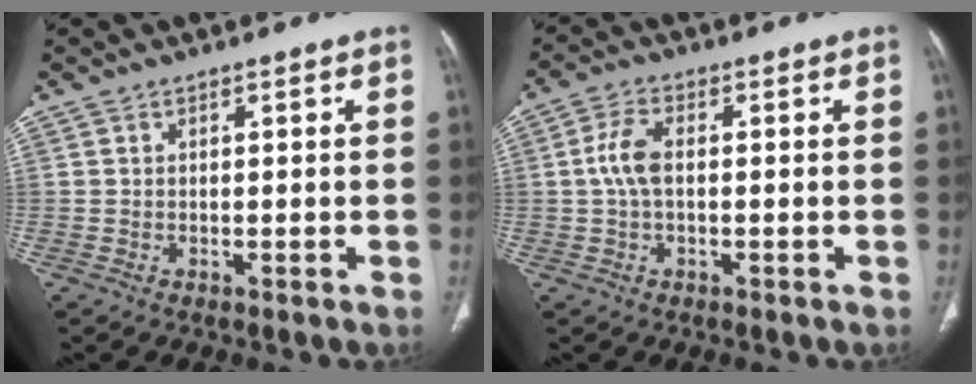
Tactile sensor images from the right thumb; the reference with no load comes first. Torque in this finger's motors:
{"motor_torque": [0.01, 0.01, 0.50, -0.39, 0.02]}